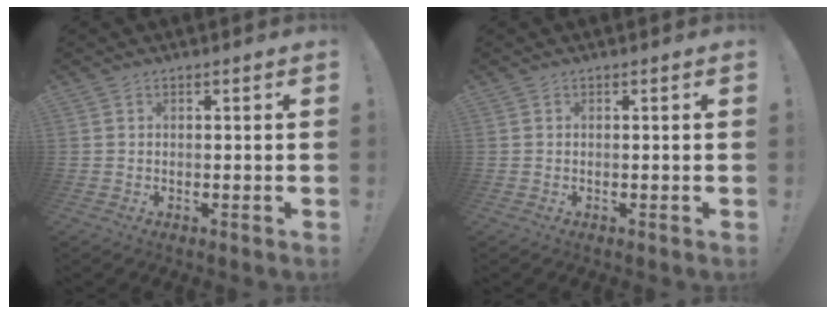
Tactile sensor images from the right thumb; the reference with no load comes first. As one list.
[{"total": 0.0}]